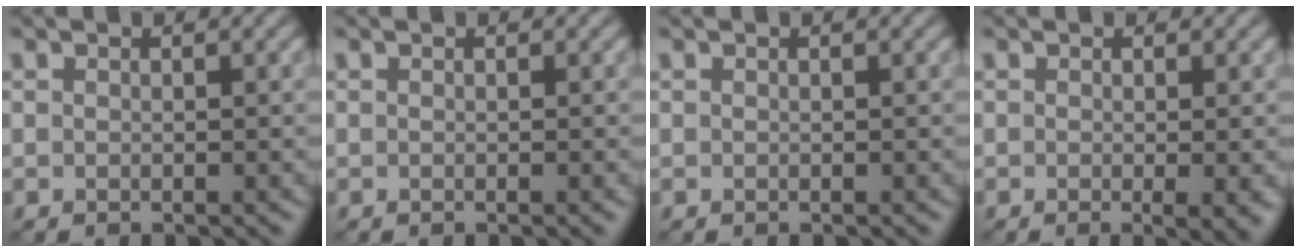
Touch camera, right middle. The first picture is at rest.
{"total": 0.5, "force": [-0.1, 0.1, 0.5], "torque": [-0.005, -0.001, -0.002]}
{"total": 0.0}
{"total": 2.8, "force": [-0.6, 0.6, 2.7], "torque": [-0.037, -0.008, -0.007]}